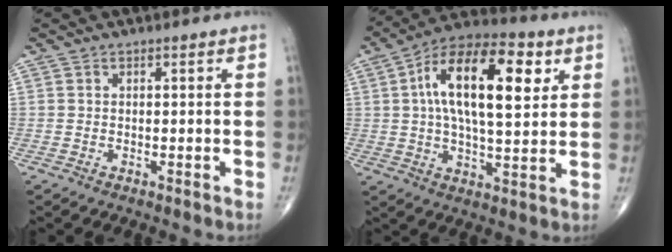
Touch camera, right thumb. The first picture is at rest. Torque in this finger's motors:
{"motor_torque": [-0.46, 1.54, 0.77, 0.26, 0.31]}